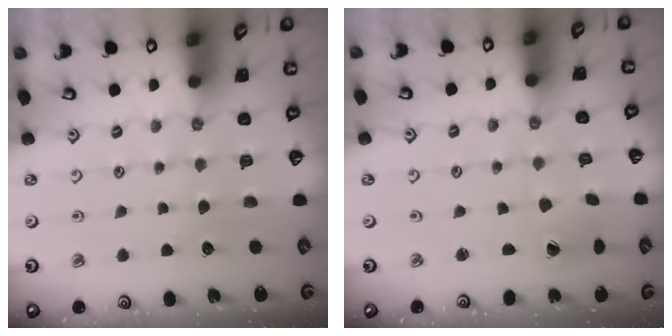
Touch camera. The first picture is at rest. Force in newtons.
{"total": 2.2, "press": 2.2, "slide": 0.2}